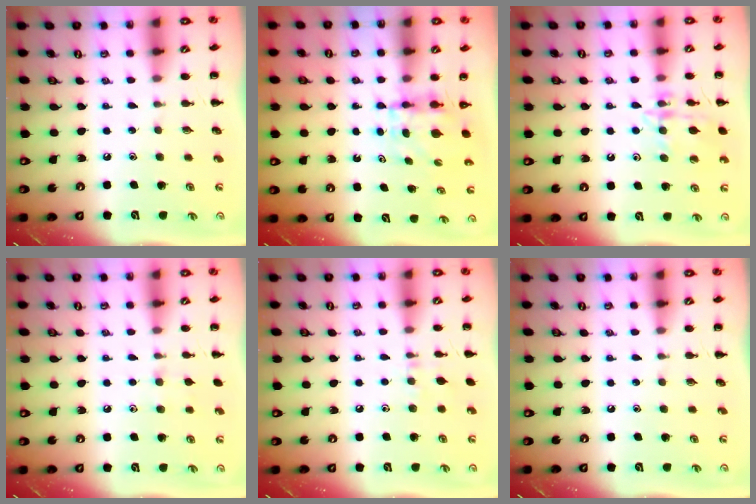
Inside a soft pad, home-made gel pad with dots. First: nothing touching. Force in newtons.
{"total": 4.0, "press": 3.9, "slide": 0.3}
{"total": 12.9, "press": 12.9, "slide": 0.8}
{"total": 5.8, "press": 5.4, "slide": 2.2}
{"total": 5.9, "press": 5.8, "slide": 1.2}
{"total": 0.0}